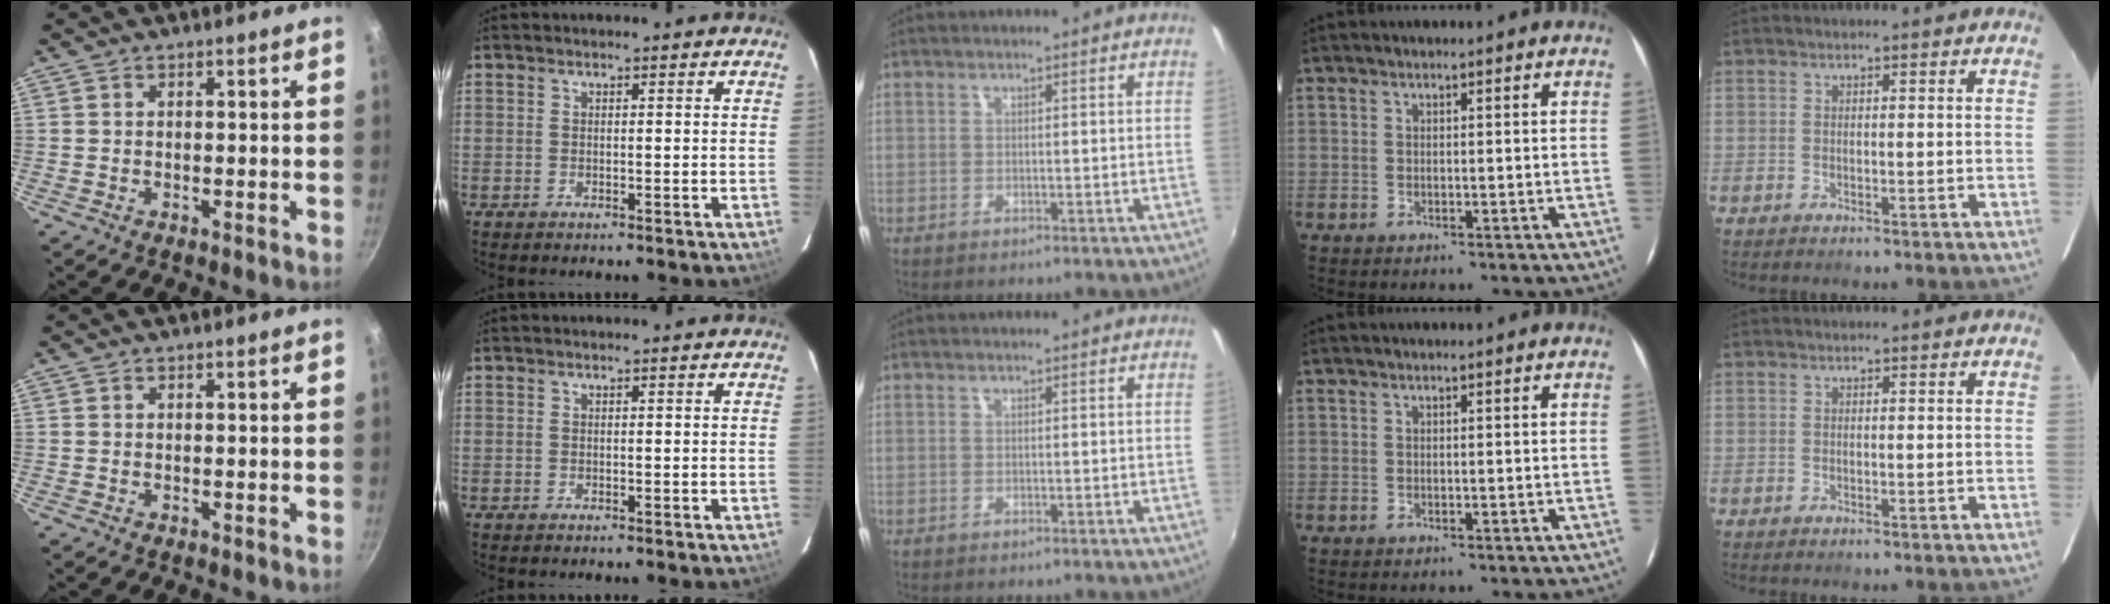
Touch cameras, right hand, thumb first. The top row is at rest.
{}